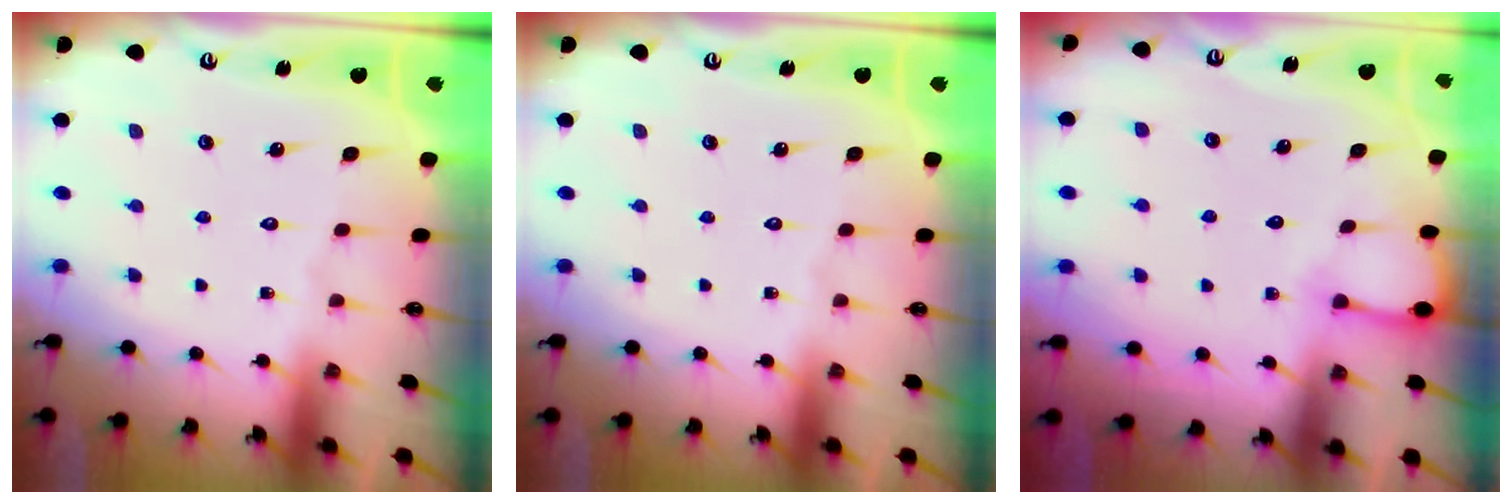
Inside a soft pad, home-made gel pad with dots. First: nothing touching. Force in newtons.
{"total": 0.0}
{"total": 4.2, "press": 4.2, "slide": 0.3}